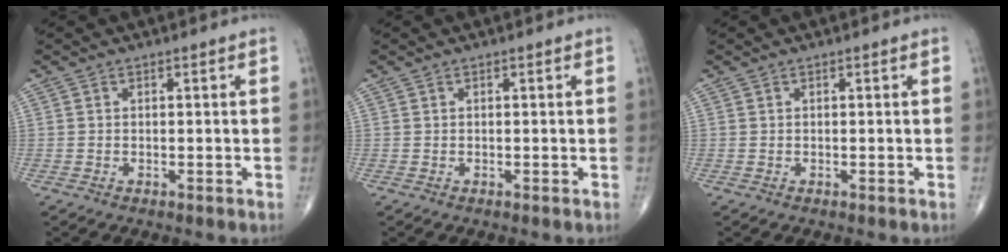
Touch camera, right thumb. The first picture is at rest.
{"total": 0.0}
{"total": 0.0}